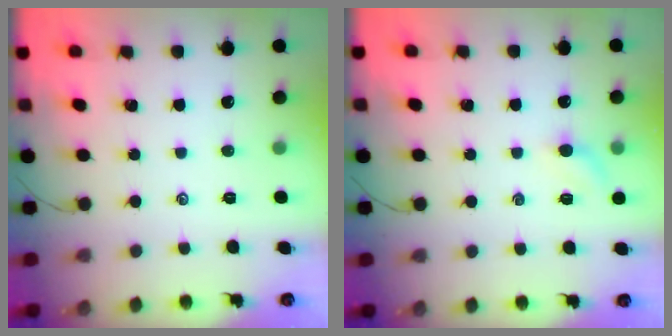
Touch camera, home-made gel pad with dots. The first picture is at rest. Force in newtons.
{"total": 5.5, "press": 5.3, "slide": 1.3}